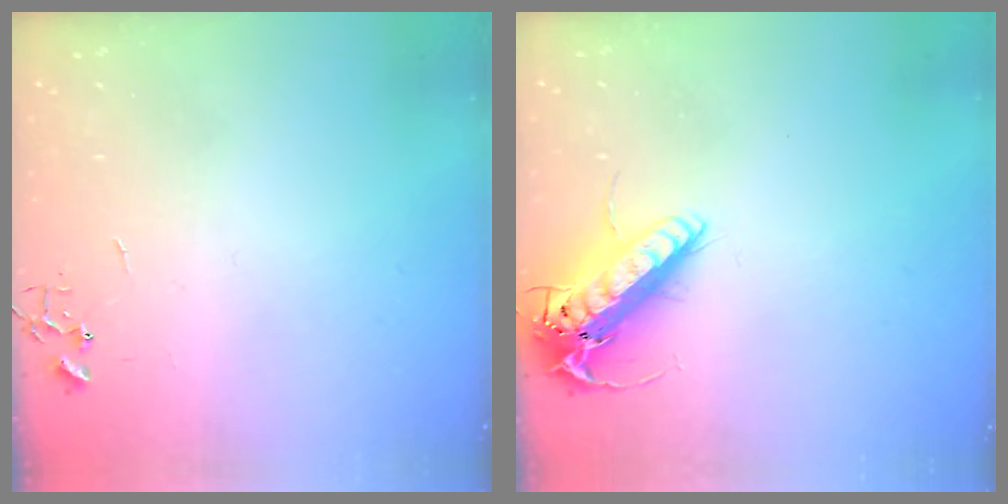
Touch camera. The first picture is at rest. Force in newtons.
{"total": 16.7, "press": 16.4, "slide": 3.1}